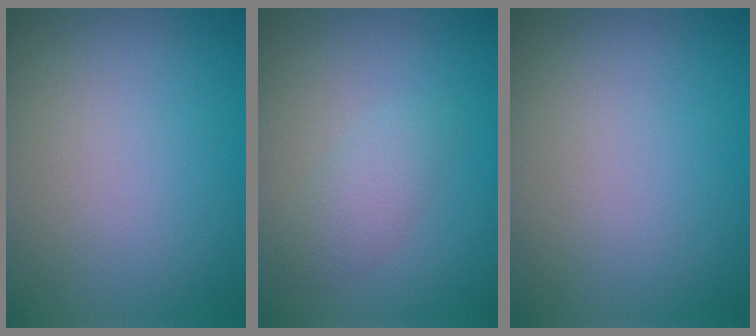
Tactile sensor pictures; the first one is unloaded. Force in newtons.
{"total": 2.1, "press": 2.1, "slide": 0.0}
{"total": 0.0}